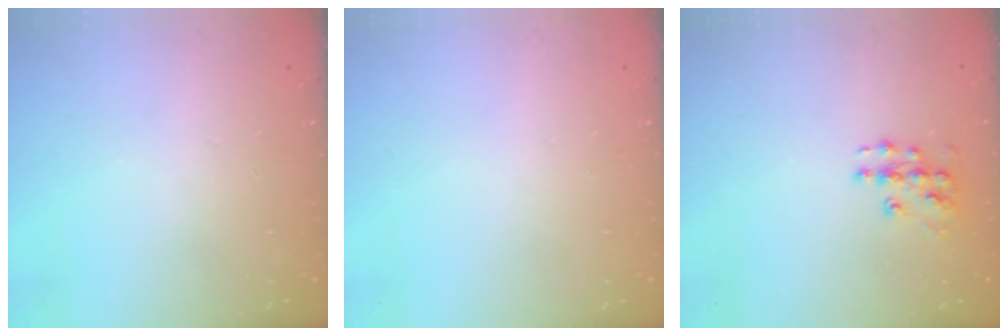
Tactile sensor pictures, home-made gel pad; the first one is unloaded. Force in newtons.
{"total": 0.0}
{"total": 8.9, "press": 8.8, "slide": 0.6}